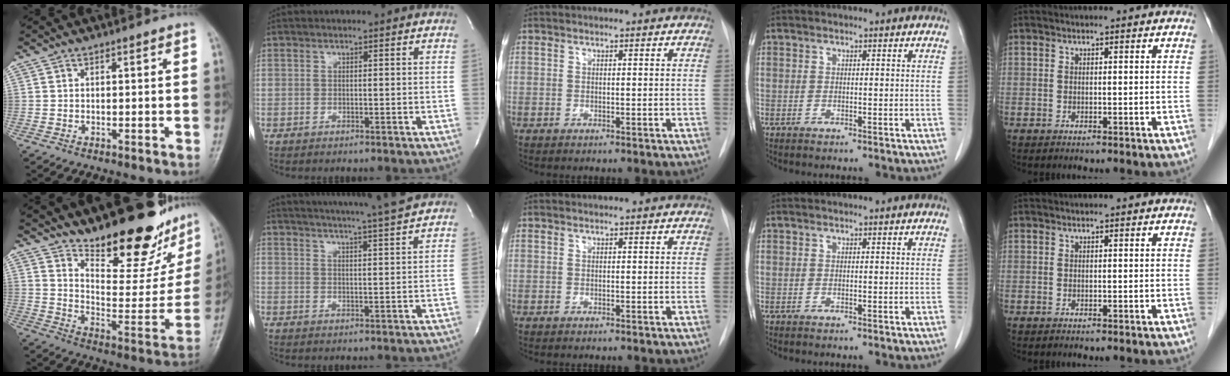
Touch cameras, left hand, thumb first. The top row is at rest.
{"thumb": {"total": 21.1, "force": [17.2, 6.3, 10.4], "torque": [-0.106, -0.127, 0.249]}, "index": {"total": 13.2, "force": [12.1, -1.7, 4.9], "torque": [-0.088, -0.024, 0.164]}}